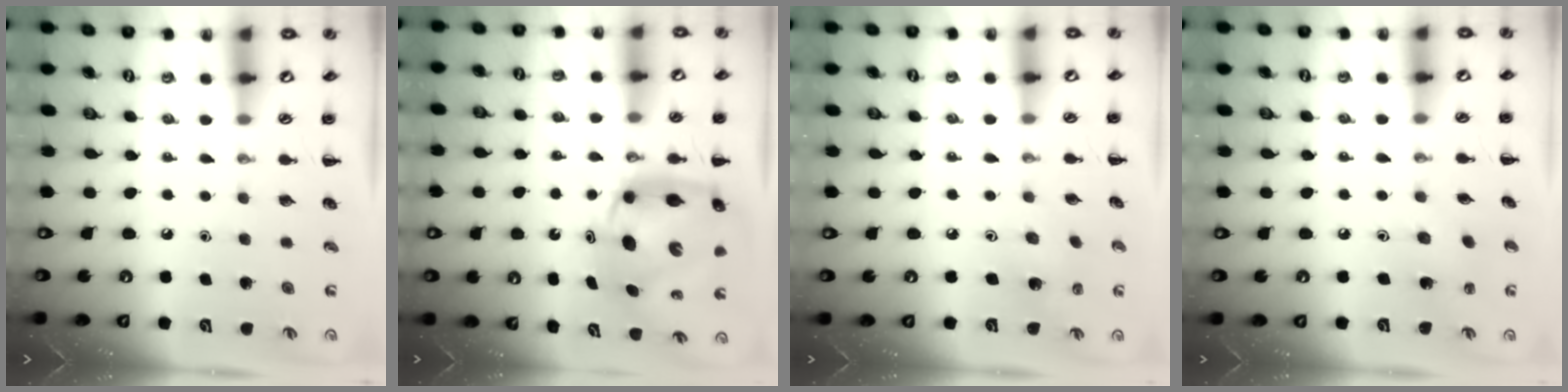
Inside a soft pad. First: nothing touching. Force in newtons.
{"total": 10.3, "press": 10.0, "slide": 2.7}
{"total": 1.9, "press": 1.9, "slide": 0.6}
{"total": 1.6, "press": 1.5, "slide": 0.5}